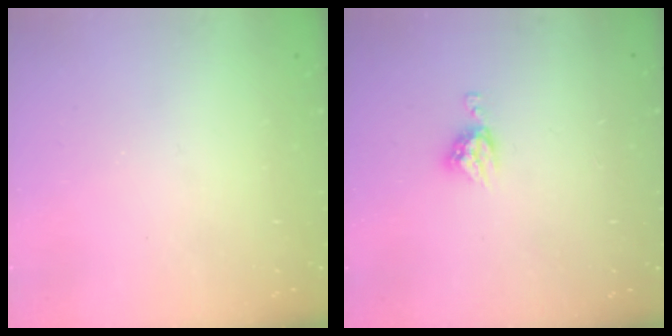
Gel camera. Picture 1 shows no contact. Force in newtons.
{"total": 6.4, "press": 6.4, "slide": 0.4}